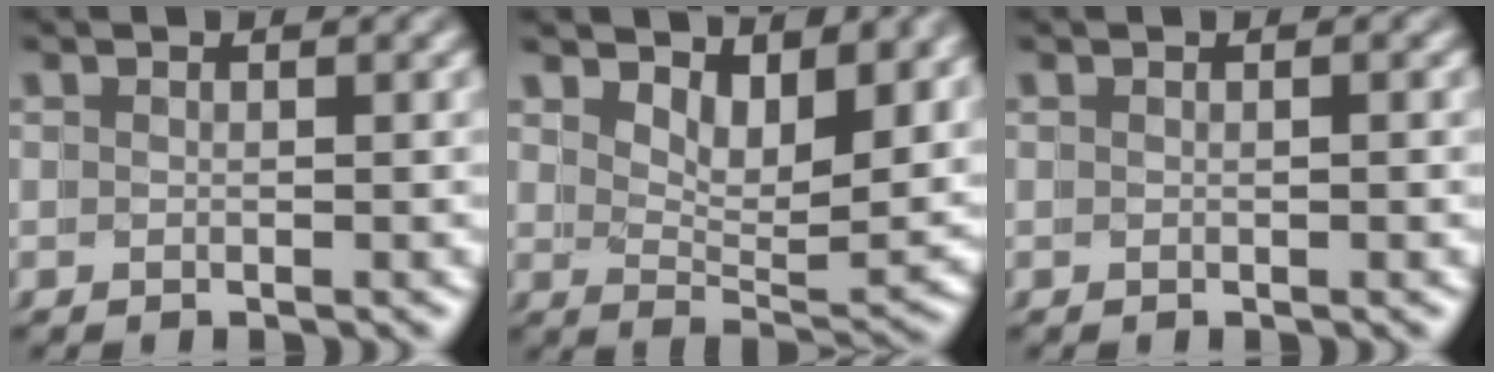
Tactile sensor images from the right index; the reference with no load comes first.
{"total": 4.3, "force": [3.9, 0.5, 1.8], "torque": [-0.016, -0.008, 0.059]}
{"total": 0.0}